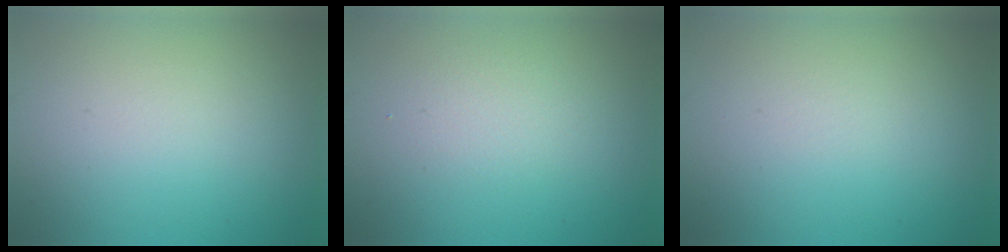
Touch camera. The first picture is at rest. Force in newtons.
{"total": 1.5, "press": 1.5, "slide": 0.0}
{"total": 0.0}